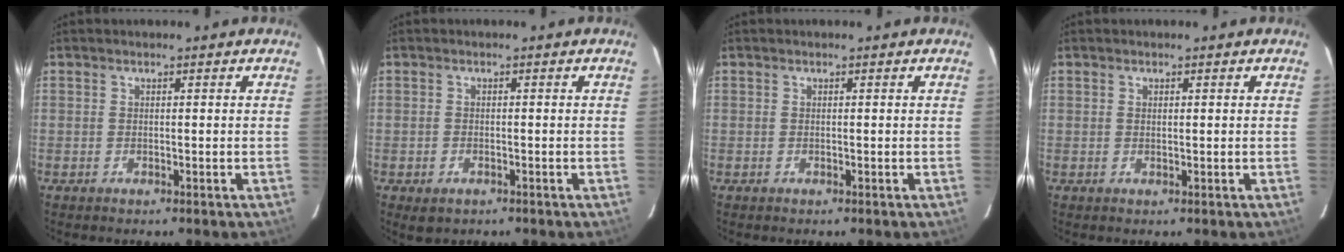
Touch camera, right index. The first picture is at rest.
{"total": 2.3, "force": [-1.2, 1.7, 1.1], "torque": [-0.021, -0.004, -0.015]}
{"total": 0.0}
{"total": 0.6, "force": [0.3, 0.3, 0.4], "torque": [-0.008, 0.003, 0.005]}